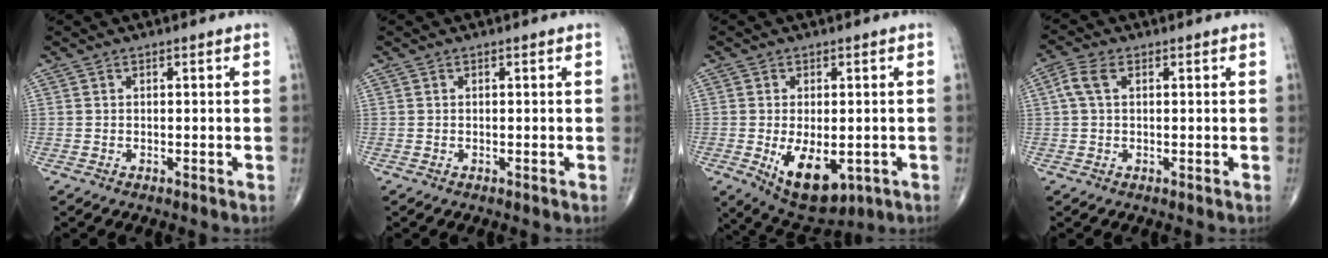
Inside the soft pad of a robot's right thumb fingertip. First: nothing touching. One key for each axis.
{"total": 0.0}
{"total": 10.8, "fx": -2.9, "fy": 5.8, "fz": 8.7, "tx": -0.122, "ty": -0.011, "tz": -0.028}
{"total": 3.9, "fx": 0.9, "fy": 2.2, "fz": 3.0, "tx": -0.081, "ty": 0.016, "tz": 0.016}